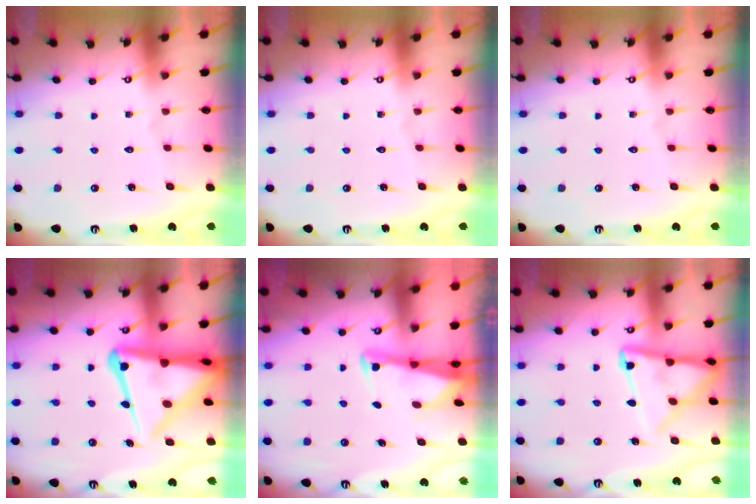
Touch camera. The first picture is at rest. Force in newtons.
{"total": 0.0}
{"total": 0.0}
{"total": 14.9, "press": 14.8, "slide": 1.5}
{"total": 2.8, "press": 2.8, "slide": 0.3}
{"total": 11.1, "press": 11.1, "slide": 1.0}